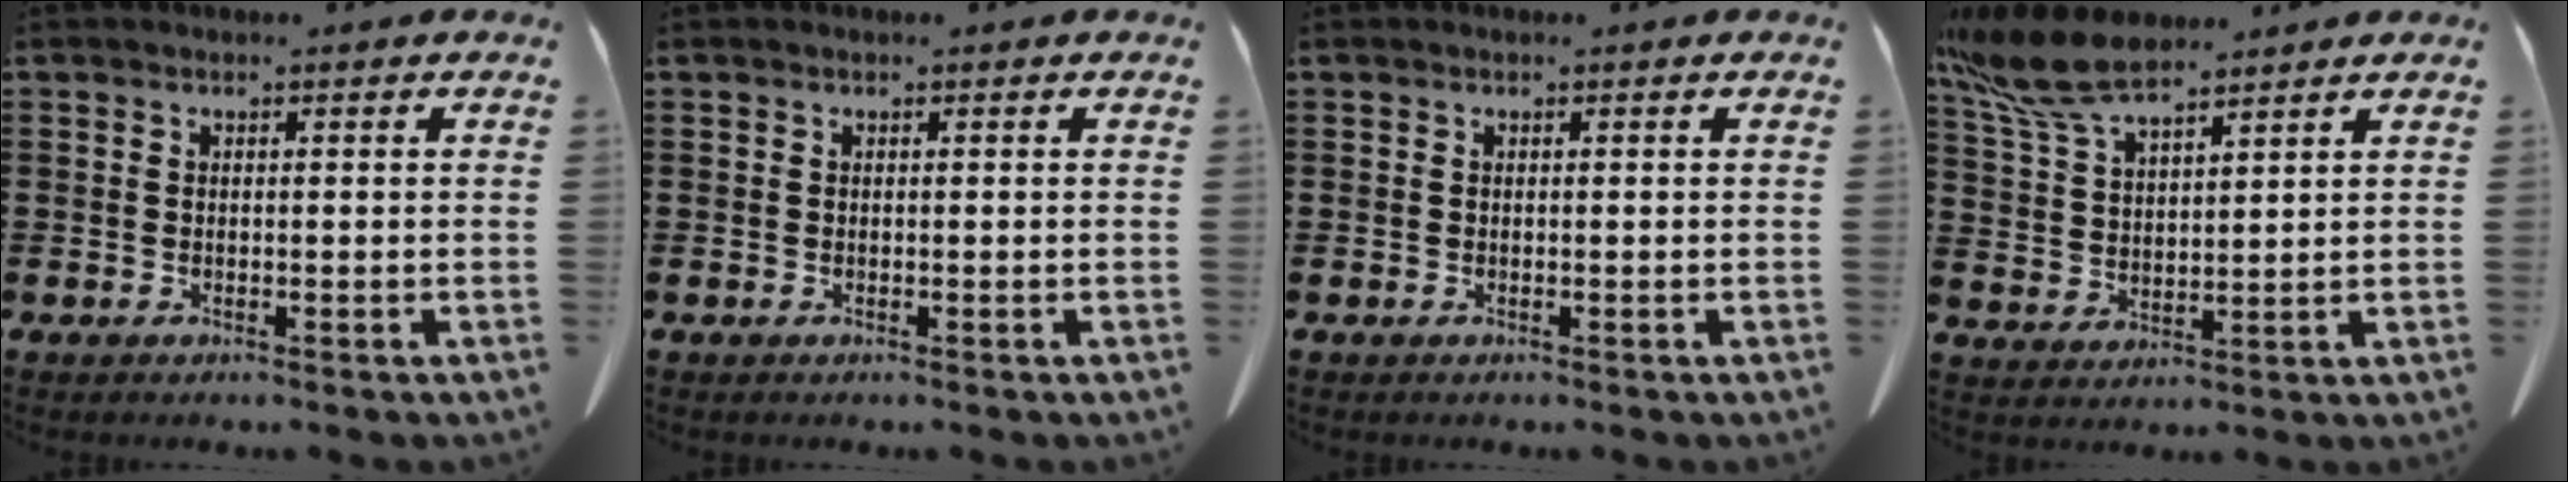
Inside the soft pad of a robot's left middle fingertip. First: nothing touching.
{"total": 0.0}
{"total": 0.0}
{"total": 9.6, "force": [7.2, 2.9, 5.5], "torque": [-0.141, -0.019, 0.134]}